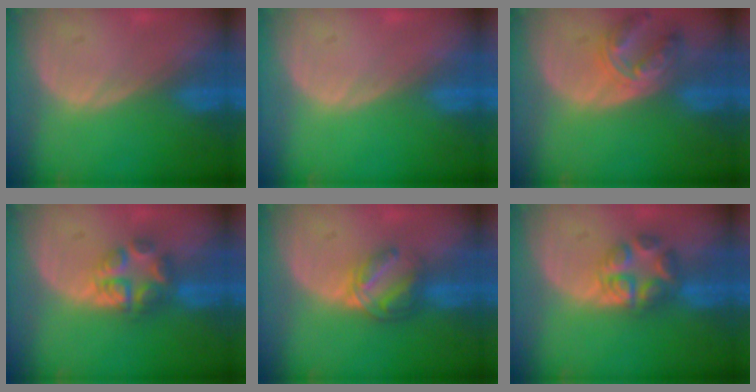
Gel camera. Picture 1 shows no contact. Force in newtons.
{"total": 0.0}
{"total": 7.6, "press": 6.6, "slide": 3.6}
{"total": 5.8, "press": 5.6, "slide": 1.6}
{"total": 6.2, "press": 5.3, "slide": 3.2}
{"total": 5.8, "press": 5.8, "slide": 0.1}